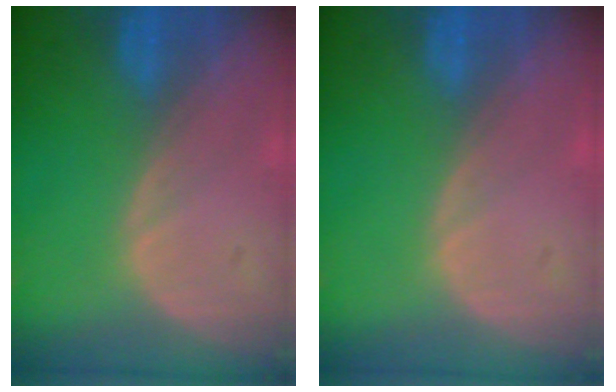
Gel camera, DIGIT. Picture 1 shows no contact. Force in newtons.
{"total": 0.0}